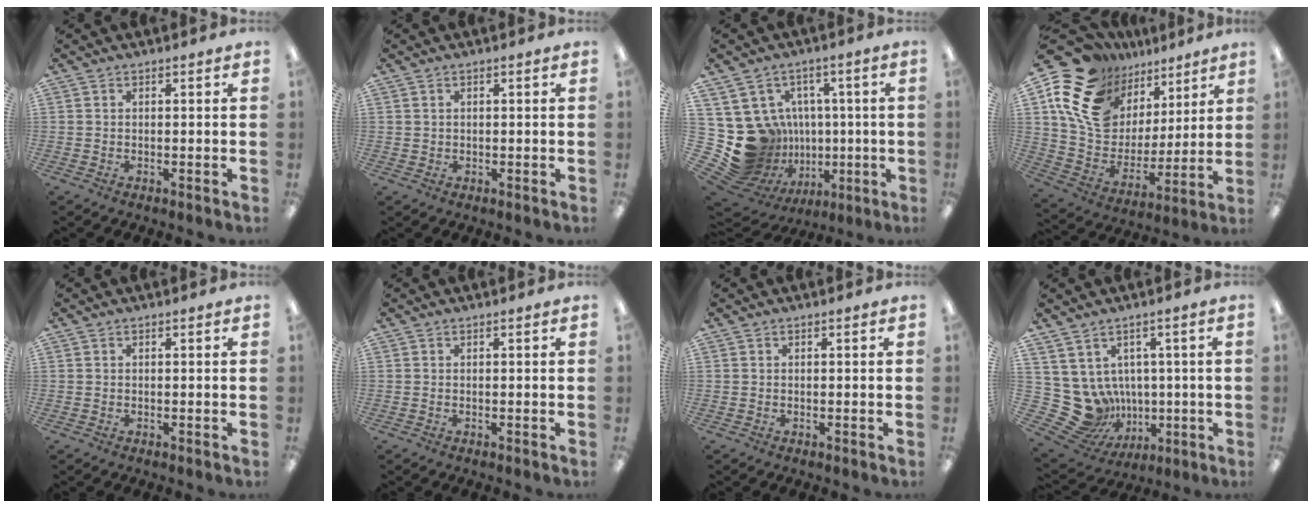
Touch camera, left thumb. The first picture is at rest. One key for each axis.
{"total": 1.1, "fx": 0.4, "fy": 1.0, "fz": 0.0, "tx": -0.001, "ty": 0.004, "tz": 0.007}
{"total": 18.7, "fx": -0.8, "fy": 17.5, "fz": 6.5, "tx": -0.146, "ty": -0.022, "tz": 0.040}
{"total": 19.1, "fx": 10.9, "fy": 13.1, "fz": 8.6, "tx": -0.170, "ty": -0.062, "tz": 0.209}
{"total": 0.0}
{"total": 0.0}
{"total": 0.0}
{"total": 11.2, "fx": -0.4, "fy": 10.5, "fz": 3.7, "tx": -0.123, "ty": -0.025, "tz": 0.008}